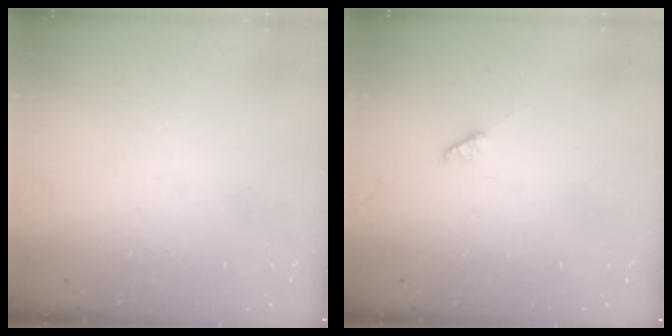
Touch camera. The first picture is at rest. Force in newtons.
{"total": 2.2, "press": 2.2, "slide": 0.3}